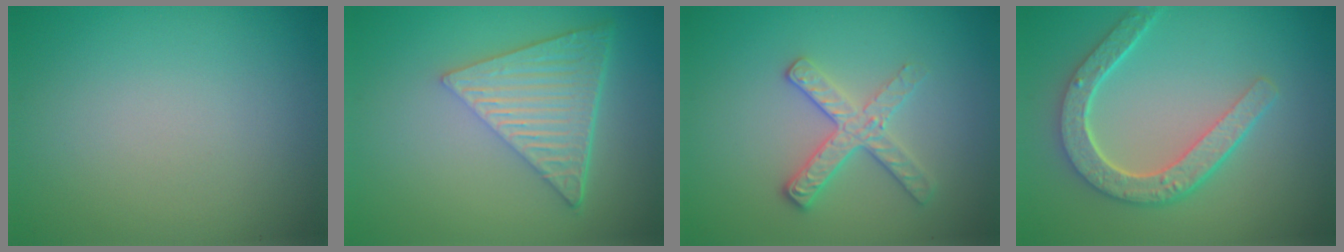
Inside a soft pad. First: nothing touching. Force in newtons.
{"total": 6.4, "press": 4.4, "slide": 4.7}
{"total": 2.7, "press": 2.5, "slide": 1.1}
{"total": 4.9, "press": 3.9, "slide": 3.0}